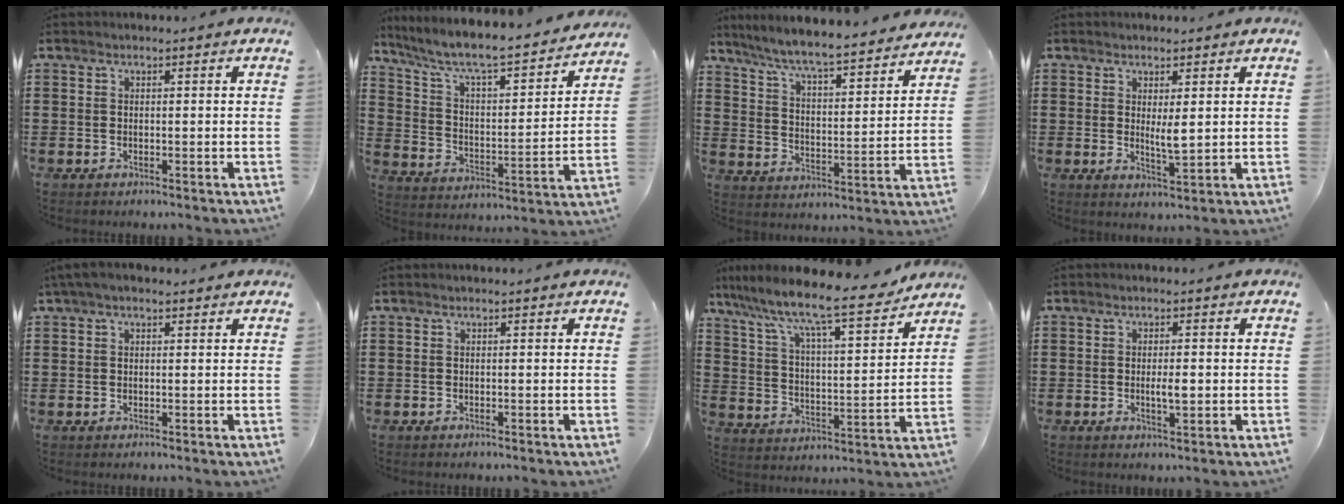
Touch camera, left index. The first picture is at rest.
{"total": 6.6, "force": [5.6, 0.7, 3.4], "torque": [-0.093, -0.048, 0.086]}
{"total": 6.5, "force": [6.1, -0.3, 2.4], "torque": [-0.072, -0.047, 0.100]}
{"total": 3.5, "force": [0.9, 0.8, 3.3], "torque": [-0.057, -0.005, 0.015]}
{"total": 1.9, "force": [1.1, 0.7, 1.3], "torque": [-0.028, 0.006, 0.020]}
{"total": 0.0}
{"total": 9.7, "force": [8.4, 0.6, 5.0], "torque": [-0.122, -0.064, 0.134]}
{"total": 2.7, "force": [-0.2, 0.8, 2.6], "torque": [-0.047, -0.002, -0.003]}